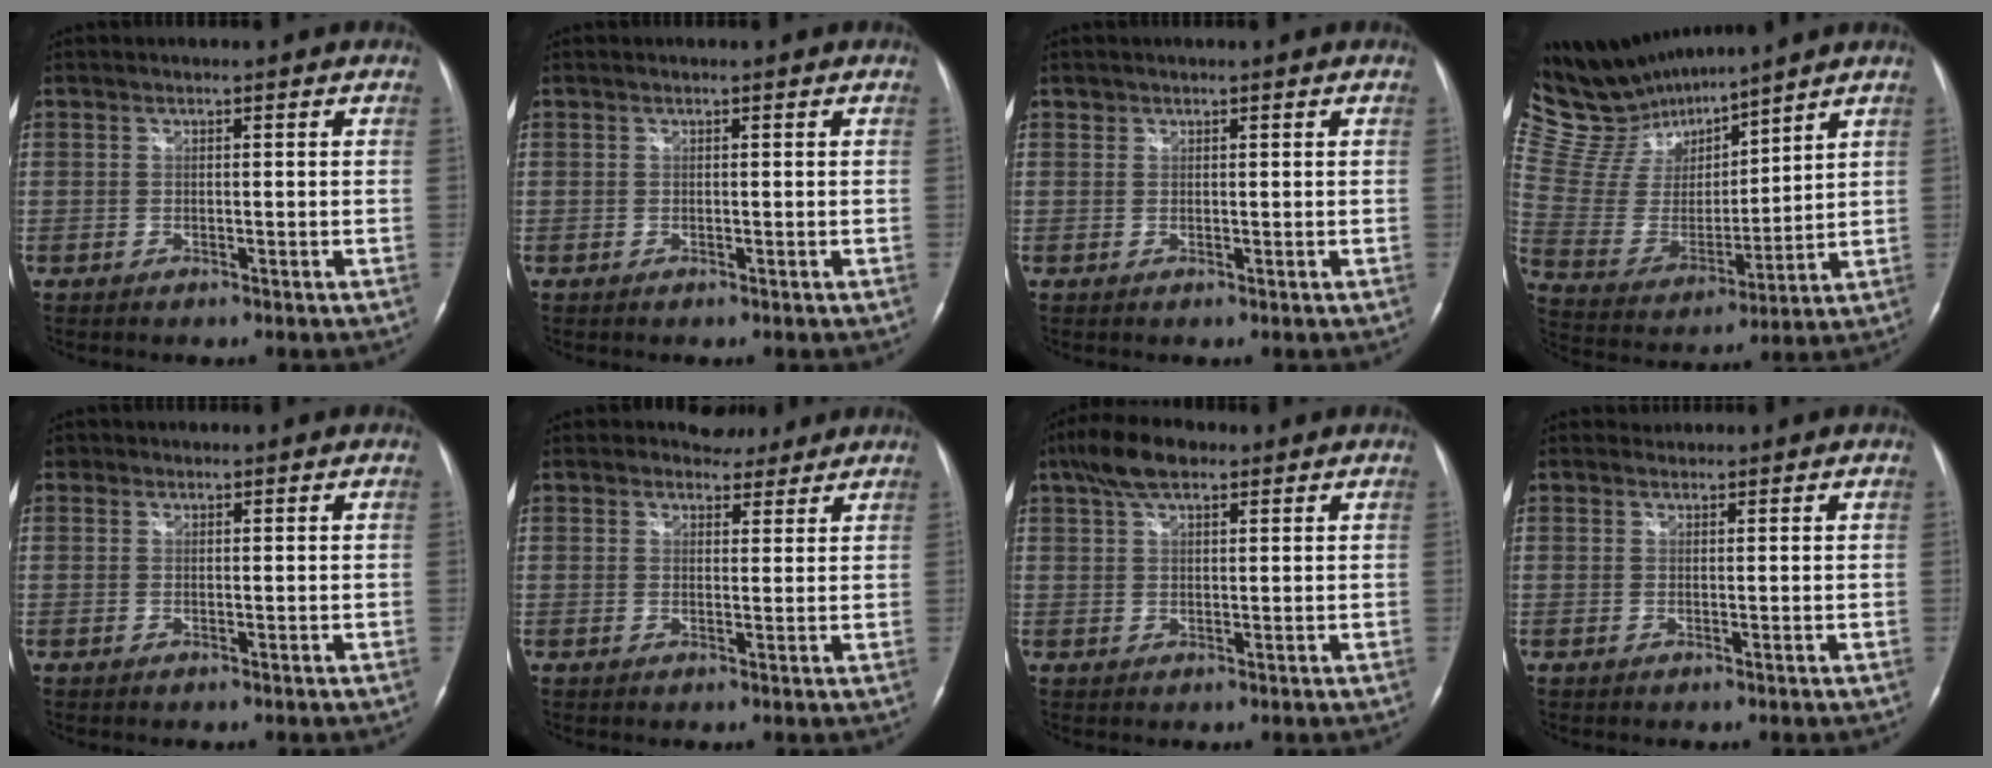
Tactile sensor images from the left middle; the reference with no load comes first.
{"total": 0.0}
{"total": 0.6, "force": [0.4, 0.4, 0.0], "torque": [0.002, 0.001, 0.005]}
{"total": 14.5, "force": [13.8, 2.7, 3.6], "torque": [-0.094, 0.007, 0.281]}
{"total": 0.9, "force": [0.5, 0.7, 0.0], "torque": [0.001, 0.000, 0.003]}
{"total": 3.6, "force": [3.0, 1.9, 0.1], "torque": [-0.002, -0.001, 0.039]}
{"total": 6.3, "force": [4.2, 2.5, 4.0], "torque": [-0.084, 0.019, 0.074]}
{"total": 1.0, "force": [0.8, 0.4, -0.3], "torque": [-0.002, 0.004, 0.010]}